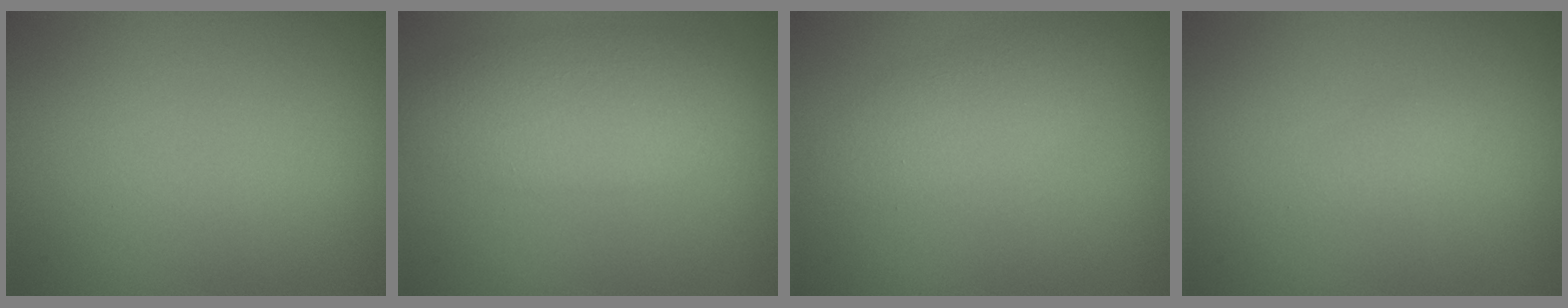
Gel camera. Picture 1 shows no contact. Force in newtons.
{"total": 5.4, "press": 5.4, "slide": 0.4}
{"total": 2.8, "press": 2.8, "slide": 0.1}
{"total": 0.7, "press": 0.7, "slide": 0.1}